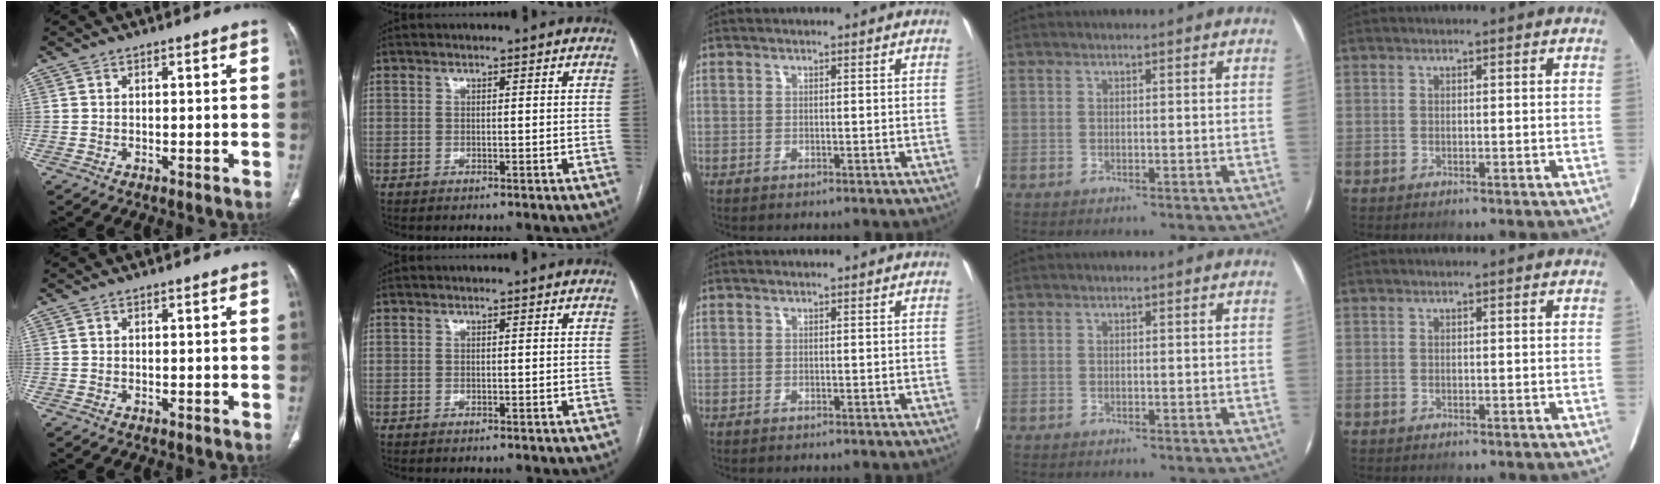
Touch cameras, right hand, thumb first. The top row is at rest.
{}